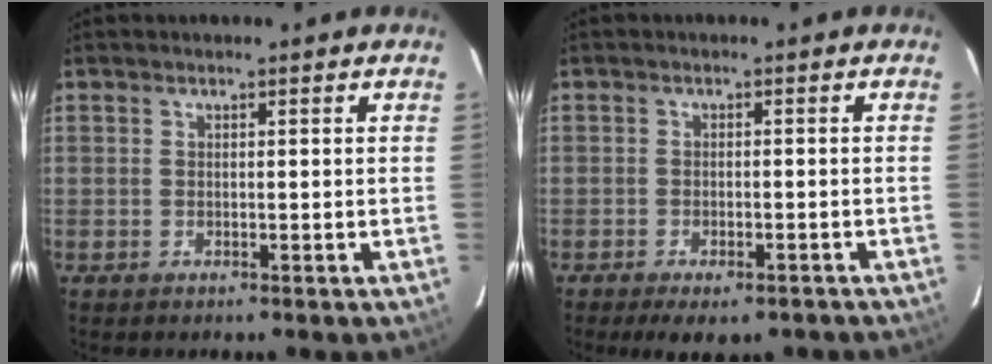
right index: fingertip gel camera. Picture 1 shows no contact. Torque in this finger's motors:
{"motor_torque": [0.88, -0.83, 0.36, 0.08]}